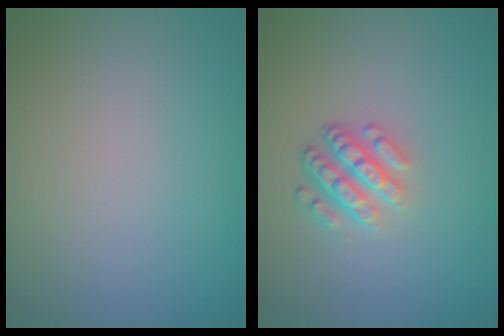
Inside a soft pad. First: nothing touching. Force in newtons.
{"total": 3.6, "press": 2.6, "slide": 2.5}